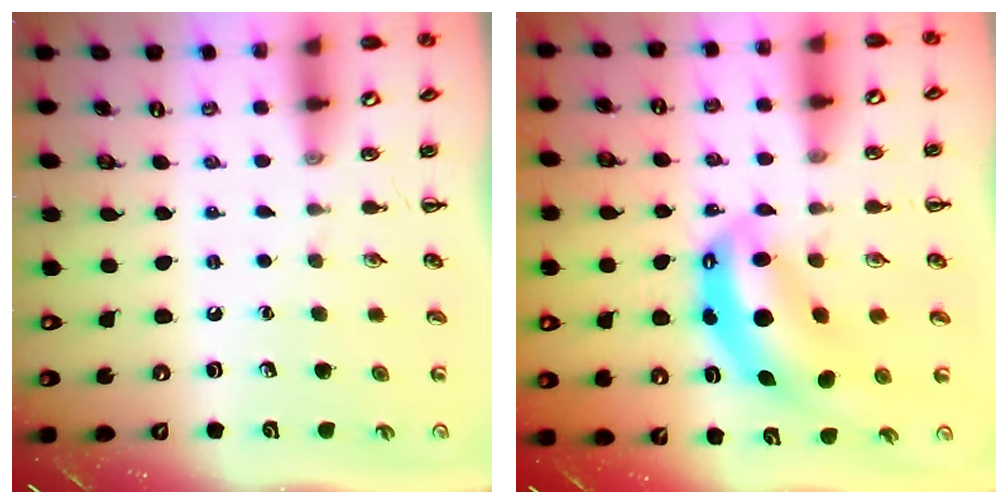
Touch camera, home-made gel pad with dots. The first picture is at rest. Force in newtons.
{"total": 9.2, "press": 8.9, "slide": 2.4}